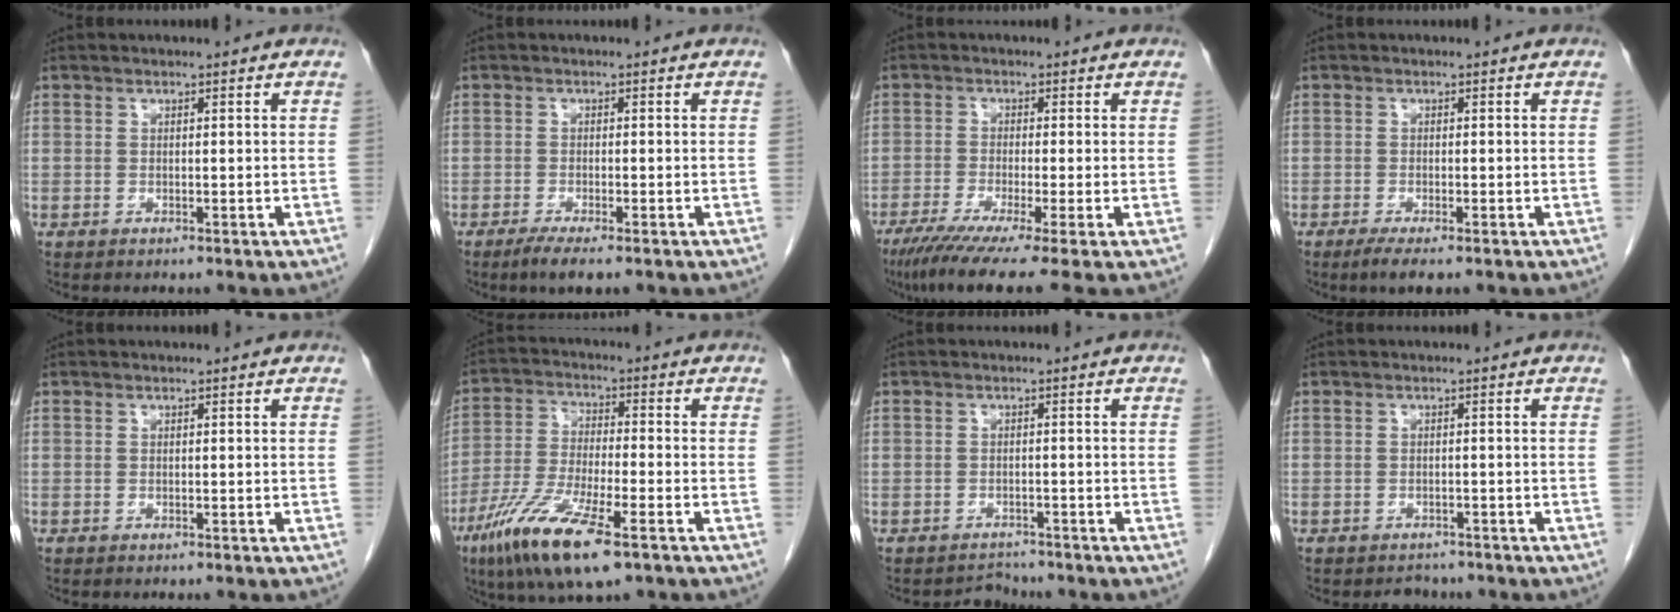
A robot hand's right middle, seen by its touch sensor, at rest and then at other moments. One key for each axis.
{"total": 3.1, "fx": -2.1, "fy": 0.2, "fz": 2.3, "tx": -0.044, "ty": -0.009, "tz": -0.039}
{"total": 10.4, "fx": -7.5, "fy": -0.9, "fz": 7.1, "tx": -0.107, "ty": -0.034, "tz": -0.121}
{"total": 2.8, "fx": -1.8, "fy": 0.3, "fz": 2.0, "tx": -0.038, "ty": -0.009, "tz": -0.033}
{"total": 0.0}
{"total": 13.0, "fx": -7.3, "fy": 2.0, "fz": 10.5, "tx": -0.218, "ty": -0.029, "tz": -0.131}
{"total": 2.1, "fx": -1.8, "fy": 0.5, "fz": -0.8, "tx": 0.009, "ty": -0.006, "tz": -0.030}
{"total": 2.3, "fx": -2.0, "fy": 1.1, "fz": -0.1, "tx": -0.006, "ty": -0.001, "tz": -0.030}